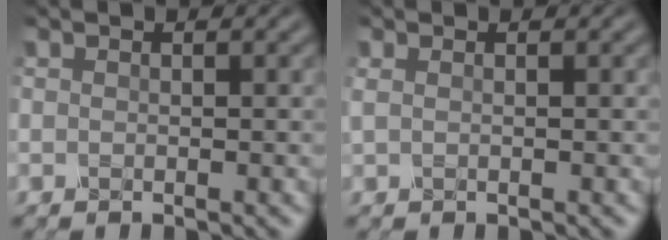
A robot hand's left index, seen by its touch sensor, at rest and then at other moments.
{"total": 0.7, "force": [0.4, 0.3, 0.5], "torque": [-0.012, 0.001, 0.005]}